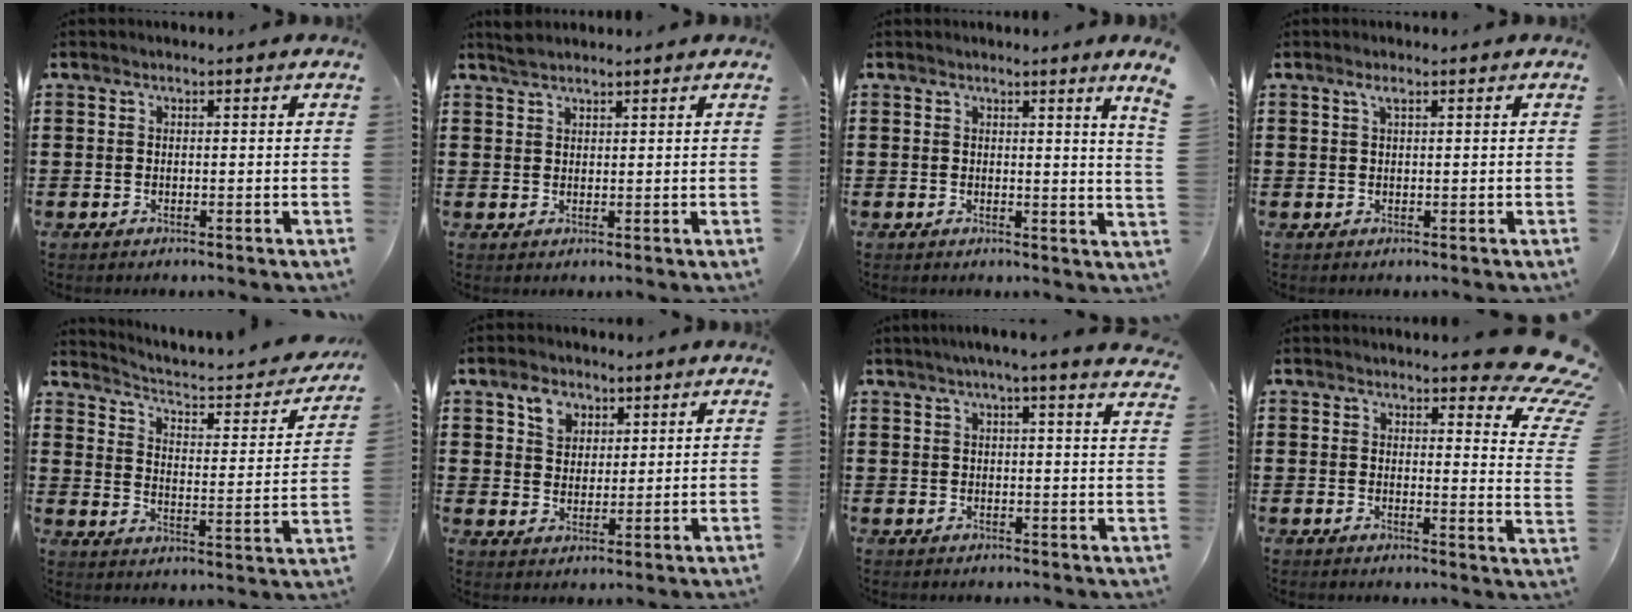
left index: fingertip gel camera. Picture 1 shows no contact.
{"total": 1.9, "force": [1.8, 0.4, 0.4], "torque": [-0.011, 0.002, 0.034]}
{"total": 2.4, "force": [1.8, -1.2, 1.1], "torque": [-0.024, -0.014, 0.032]}
{"total": 1.3, "force": [0.7, 0.3, 1.1], "torque": [-0.024, 0.003, 0.012]}
{"total": 3.2, "force": [2.4, 0.9, 1.9], "torque": [-0.054, -0.023, 0.030]}
{"total": 4.8, "force": [3.0, 3.3, 1.6], "torque": [-0.029, 0.007, 0.053]}
{"total": 3.7, "force": [3.0, -0.6, 2.0], "torque": [-0.047, -0.007, 0.052]}
{"total": 7.1, "force": [5.9, 1.2, 3.8], "torque": [-0.056, -0.035, 0.101]}